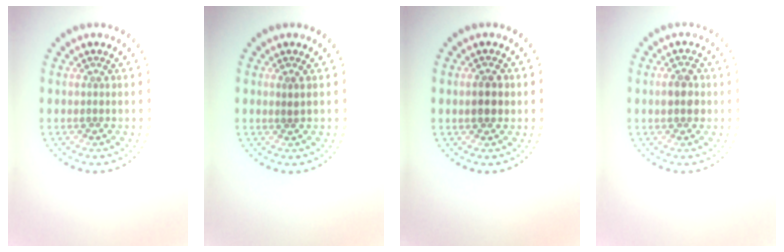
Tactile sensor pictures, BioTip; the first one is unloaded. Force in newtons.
{"total": 0.5, "press": 0.2, "slide": 0.5}
{"total": 2.4, "press": 2.4, "slide": 0.1}
{"total": 2.2, "press": 2.2, "slide": 0.1}